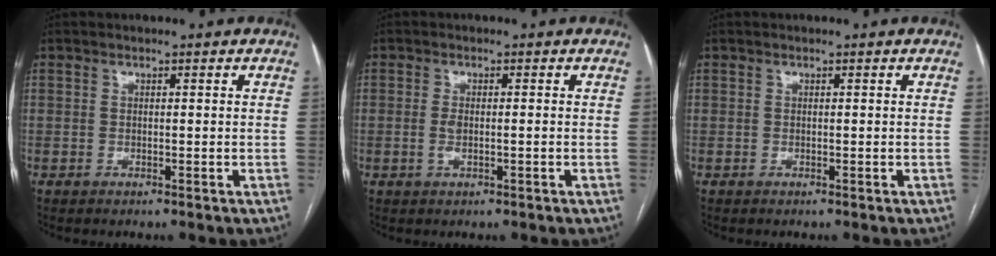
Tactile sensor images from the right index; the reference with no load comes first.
{"total": 2.0, "force": [-0.3, 0.7, 1.8], "torque": [-0.041, -0.002, -0.003]}
{"total": 0.0}